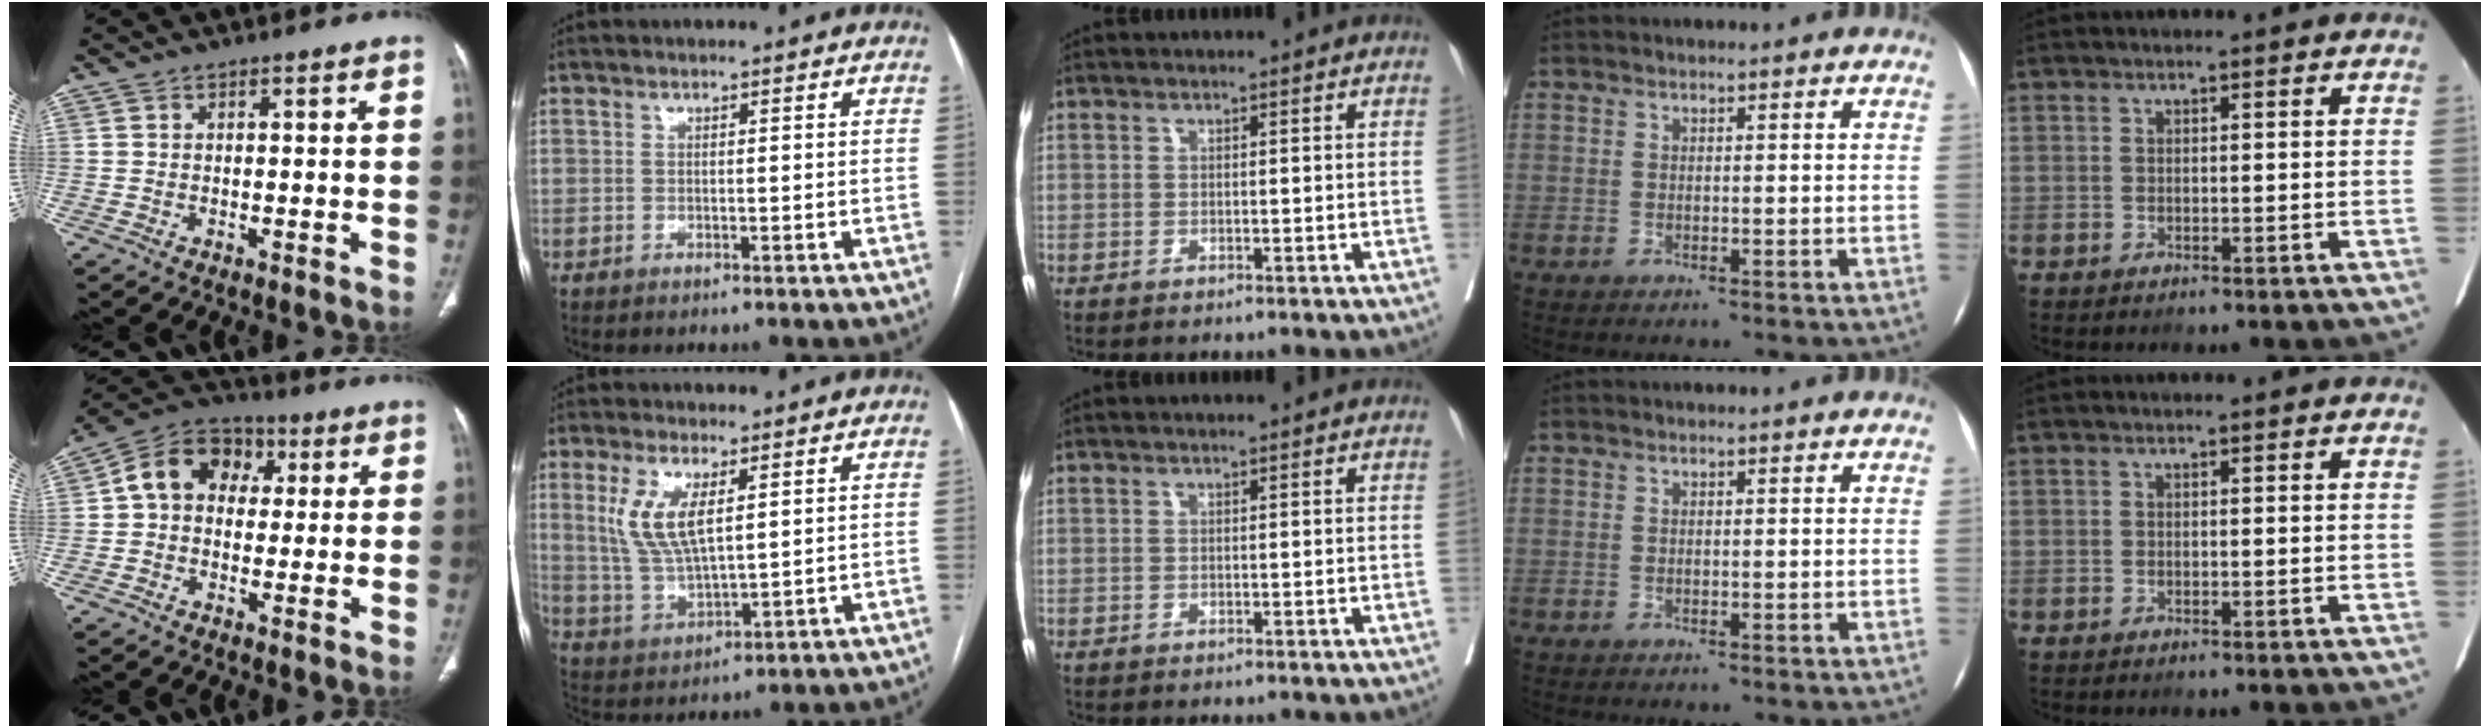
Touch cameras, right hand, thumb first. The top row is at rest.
{"thumb": {"total": 11.2, "force": [2.1, 8.8, 6.6], "torque": [-0.083, 0.027, 0.020]}, "index": {"total": 8.3, "force": [3.0, 2.7, 7.3], "torque": [-0.163, -0.001, 0.067]}}